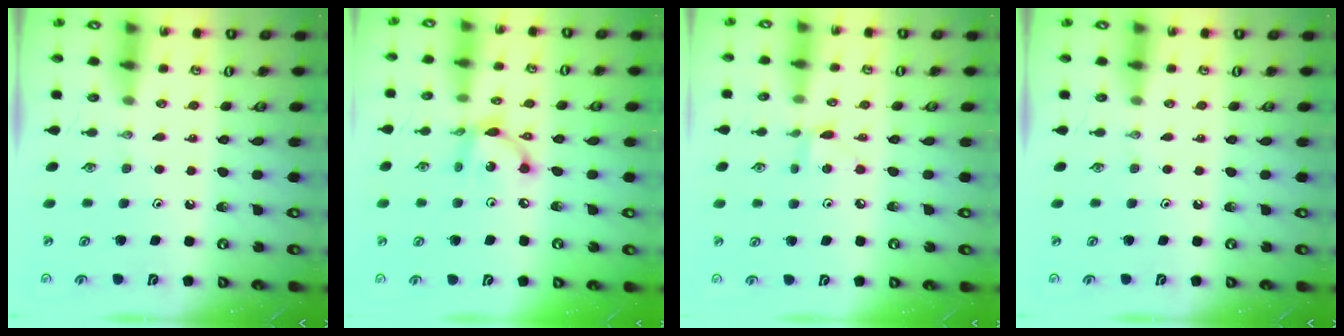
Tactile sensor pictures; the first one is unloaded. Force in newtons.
{"total": 9.3, "press": 9.3, "slide": 0.7}
{"total": 5.0, "press": 5.0, "slide": 0.6}
{"total": 0.0}